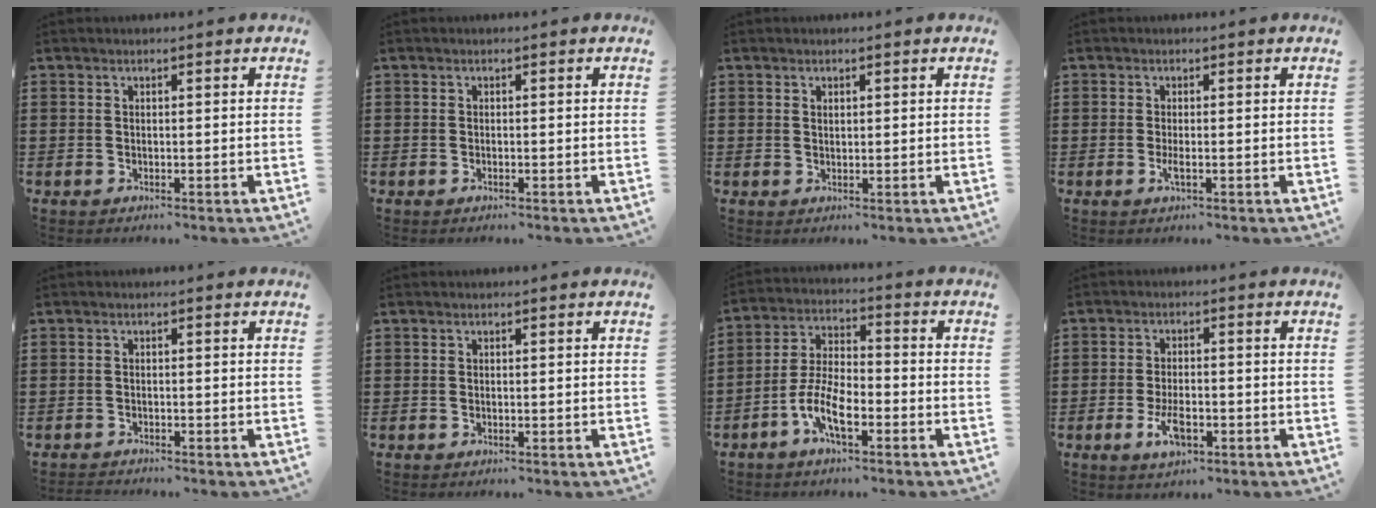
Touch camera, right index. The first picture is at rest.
{"total": 0.0}
{"total": 0.7, "force": [0.4, 0.5, 0.4], "torque": [-0.008, 0.002, 0.008]}
{"total": 1.6, "force": [-0.5, 0.3, 1.5], "torque": [-0.036, -0.005, -0.010]}
{"total": 1.1, "force": [-1.1, 0.0, -0.1], "torque": [-0.001, 0.001, -0.023]}
{"total": 0.0}
{"total": 7.7, "force": [-3.8, 3.0, 6.0], "torque": [-0.148, -0.007, -0.078]}
{"total": 4.7, "force": [-1.8, 2.1, 3.8], "torque": [-0.084, -0.002, -0.036]}